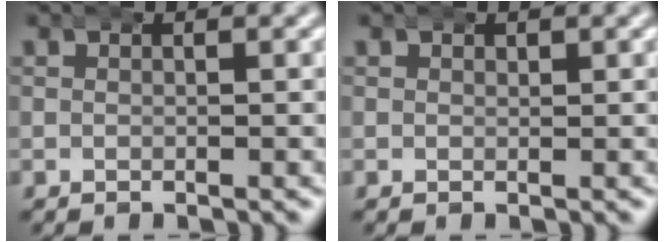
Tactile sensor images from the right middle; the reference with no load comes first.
{"total": 0.0}